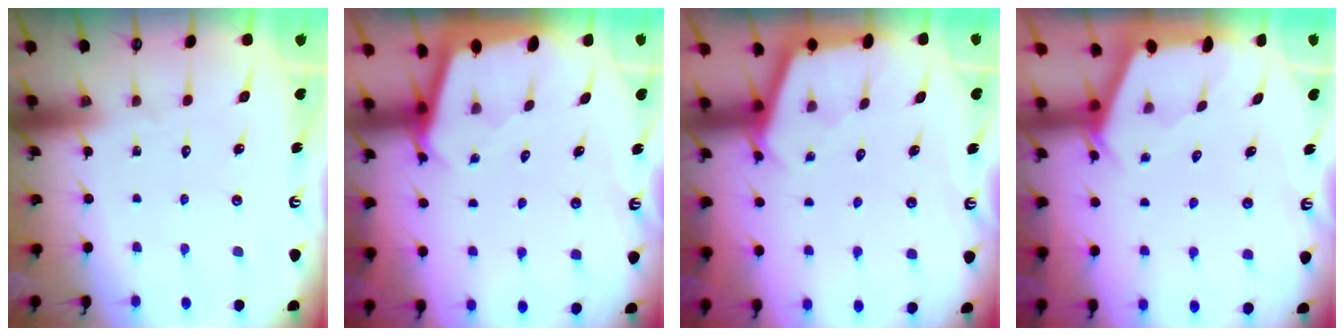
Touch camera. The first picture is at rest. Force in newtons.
{"total": 2.3, "press": 2.3, "slide": 0.1}
{"total": 3.0, "press": 3.0, "slide": 0.3}
{"total": 2.0, "press": 2.0, "slide": 0.3}